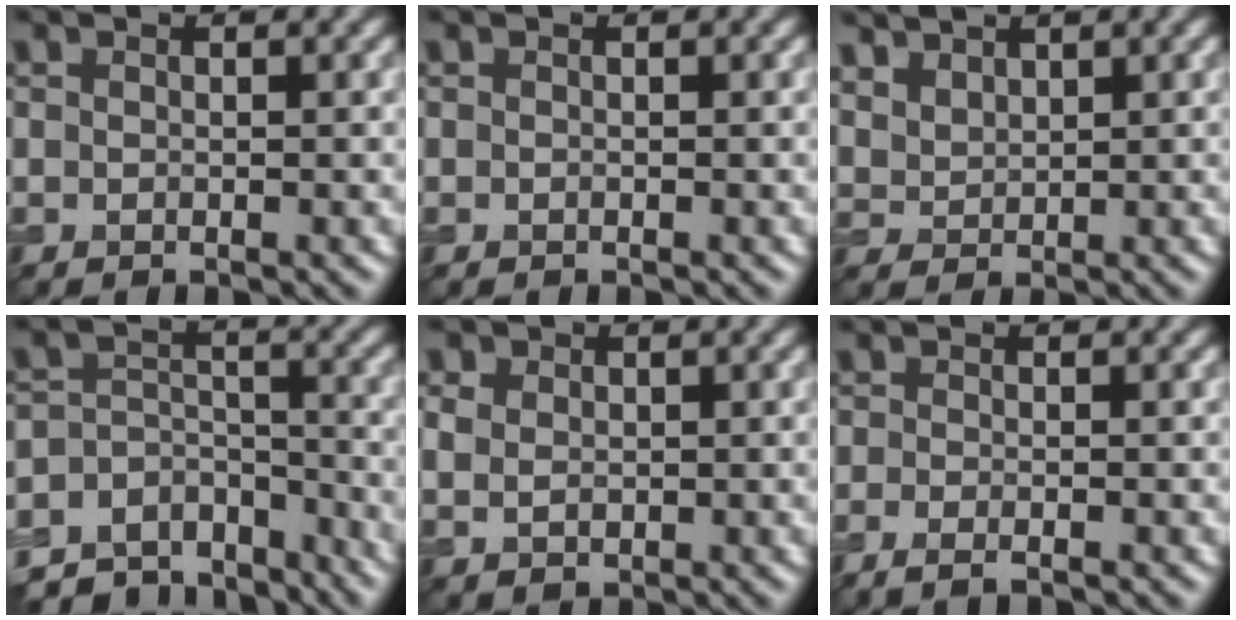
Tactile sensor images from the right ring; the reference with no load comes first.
{"total": 0.0}
{"total": 3.5, "force": [2.8, 1.9, 1.1], "torque": [-0.042, 0.005, 0.066]}
{"total": 8.5, "force": [-6.8, 4.6, 2.1], "torque": [-0.022, 0.011, -0.097]}
{"total": 4.0, "force": [1.4, 3.1, 2.2], "torque": [-0.034, 0.019, 0.003]}
{"total": 1.8, "force": [-1.1, 0.5, 1.4], "torque": [-0.021, -0.005, -0.024]}